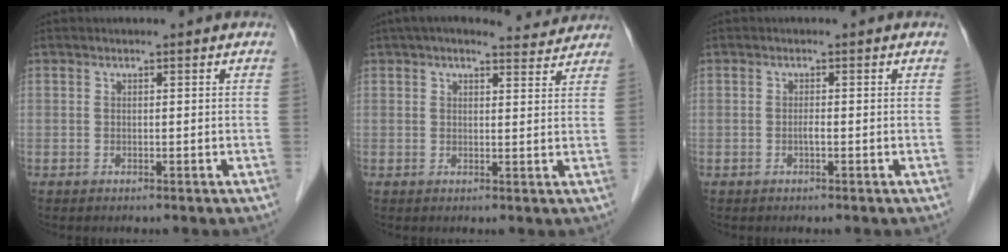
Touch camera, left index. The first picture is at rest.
{"total": 7.9, "force": [7.2, 1.6, 2.8], "torque": [-0.038, 0.020, 0.086]}
{"total": 0.6, "force": [-0.3, 0.0, 0.6], "torque": [-0.010, -0.001, -0.007]}